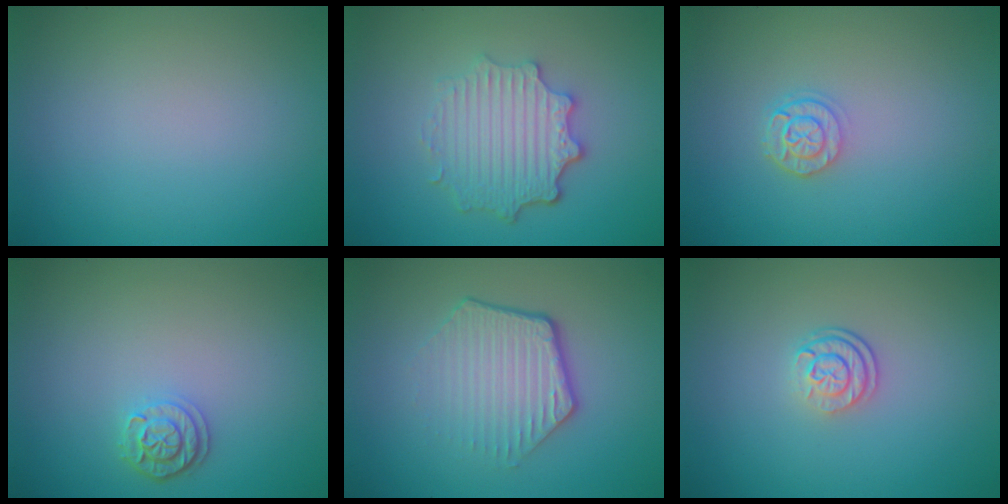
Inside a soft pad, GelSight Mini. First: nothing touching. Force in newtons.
{"total": 4.7, "press": 3.7, "slide": 2.9}
{"total": 2.2, "press": 1.8, "slide": 1.2}
{"total": 2.1, "press": 1.9, "slide": 0.9}
{"total": 4.3, "press": 3.1, "slide": 2.9}
{"total": 2.6, "press": 1.9, "slide": 1.8}